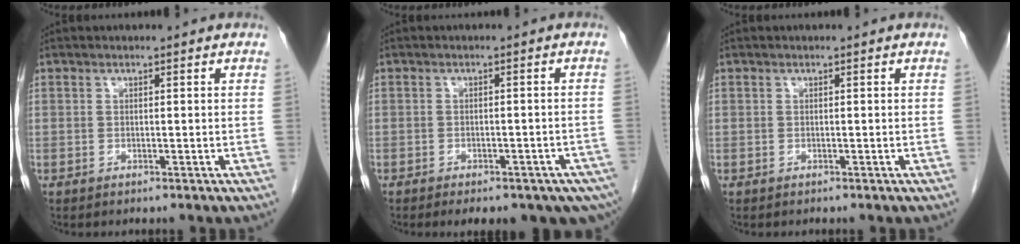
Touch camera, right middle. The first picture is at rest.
{"total": 13.8, "force": [-9.4, 5.8, 8.3], "torque": [-0.102, -0.010, -0.106]}
{"total": 0.0}